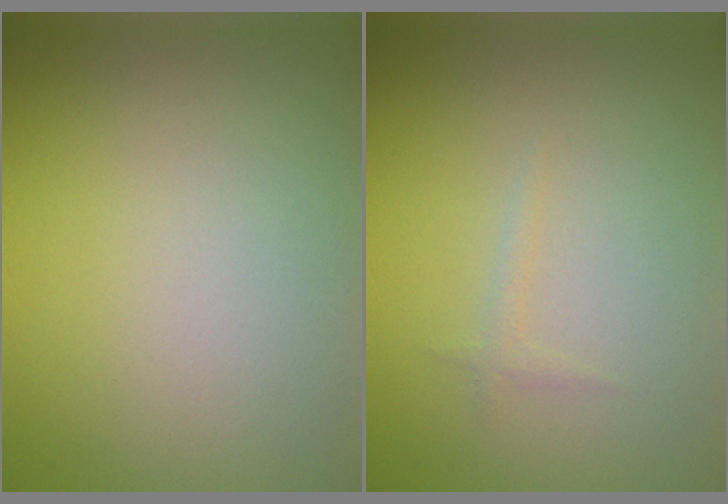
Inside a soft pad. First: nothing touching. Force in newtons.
{"total": 0.7, "press": 0.7, "slide": 0.1}